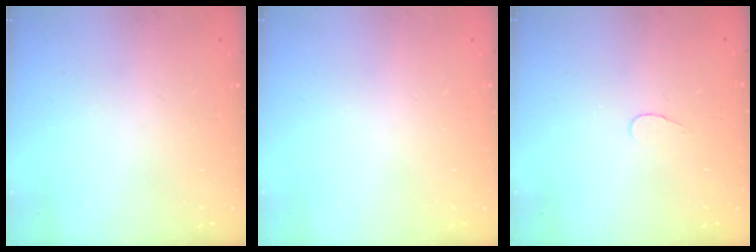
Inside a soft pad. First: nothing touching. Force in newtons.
{"total": 0.0}
{"total": 3.4, "press": 3.4, "slide": 0.4}